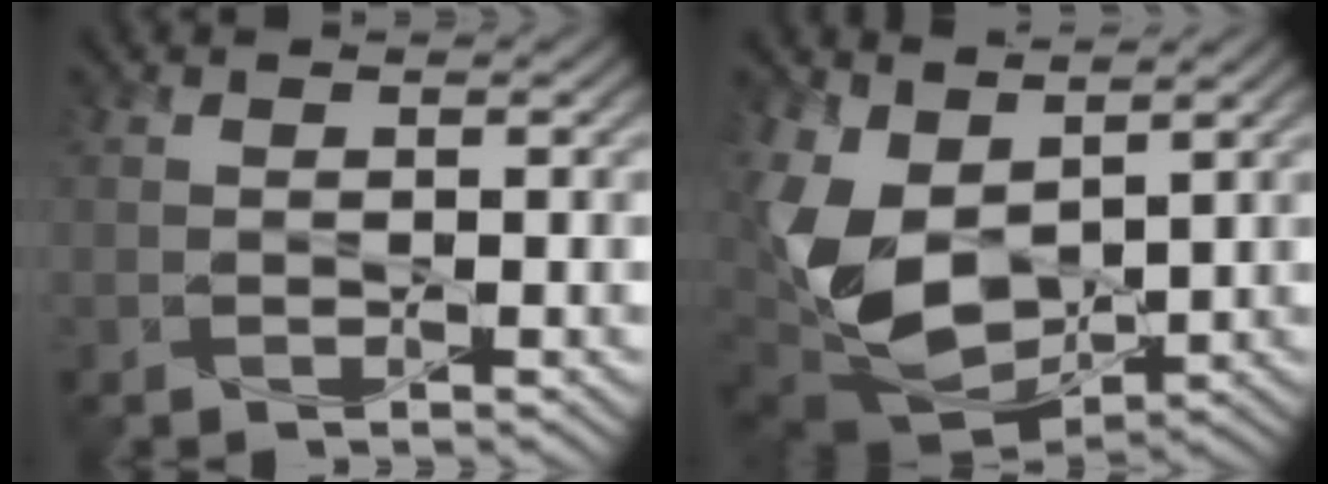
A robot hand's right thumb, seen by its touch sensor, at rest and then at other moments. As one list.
[{"total": 13.4, "force": [2.7, 8.5, 10.0], "torque": [-0.264, -0.014, 0.058]}]